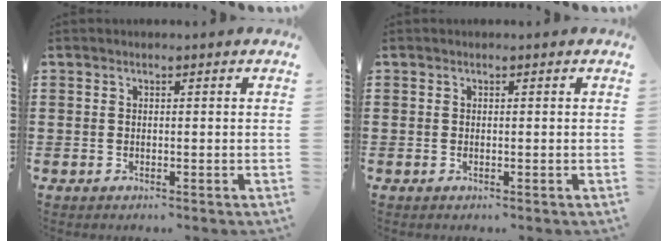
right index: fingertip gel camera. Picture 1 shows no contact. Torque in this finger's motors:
{"motor_torque": [2.14, 0.00, 0.04, 0.02]}